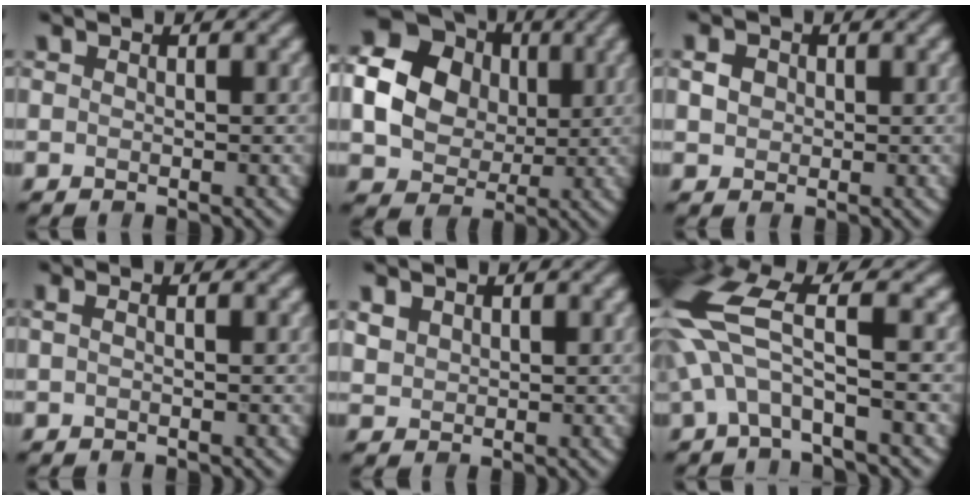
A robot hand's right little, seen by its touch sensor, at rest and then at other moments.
{"total": 16.9, "force": [3.6, 15.0, 7.0], "torque": [-0.157, 0.028, 0.043]}
{"total": 1.3, "force": [-0.2, 1.1, 0.5], "torque": [-0.009, 0.002, 0.000]}
{"total": 0.9, "force": [-0.2, 0.2, 0.8], "torque": [-0.016, 0.006, -0.011]}
{"total": 1.2, "force": [0.6, 1.0, 0.4], "torque": [-0.014, -0.001, 0.020]}
{"total": 7.4, "force": [-0.2, 2.1, 7.1], "torque": [-0.172, 0.015, -0.014]}